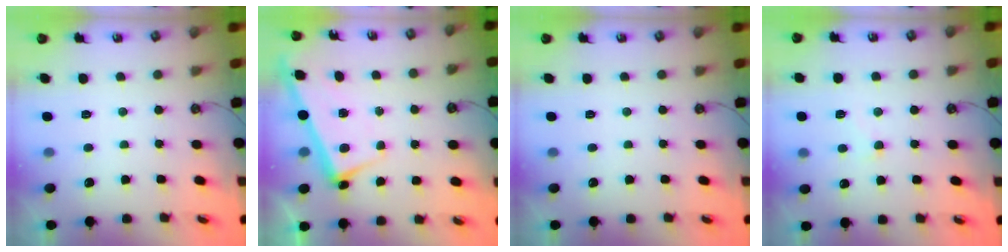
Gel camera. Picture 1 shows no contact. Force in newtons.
{"total": 2.6, "press": 2.6, "slide": 0.5}
{"total": 0.0}
{"total": 4.1, "press": 4.0, "slide": 0.9}